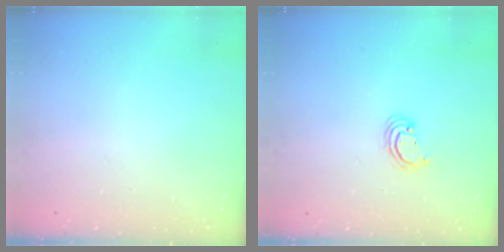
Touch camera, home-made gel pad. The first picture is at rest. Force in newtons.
{"total": 2.2, "press": 2.2, "slide": 0.1}